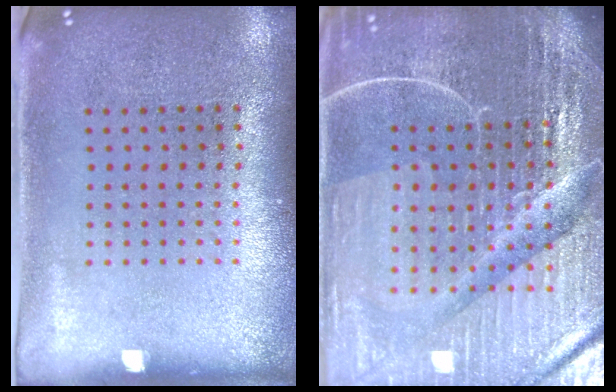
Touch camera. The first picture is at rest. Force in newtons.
{"total": 6.9, "press": 6.1, "slide": 3.3}